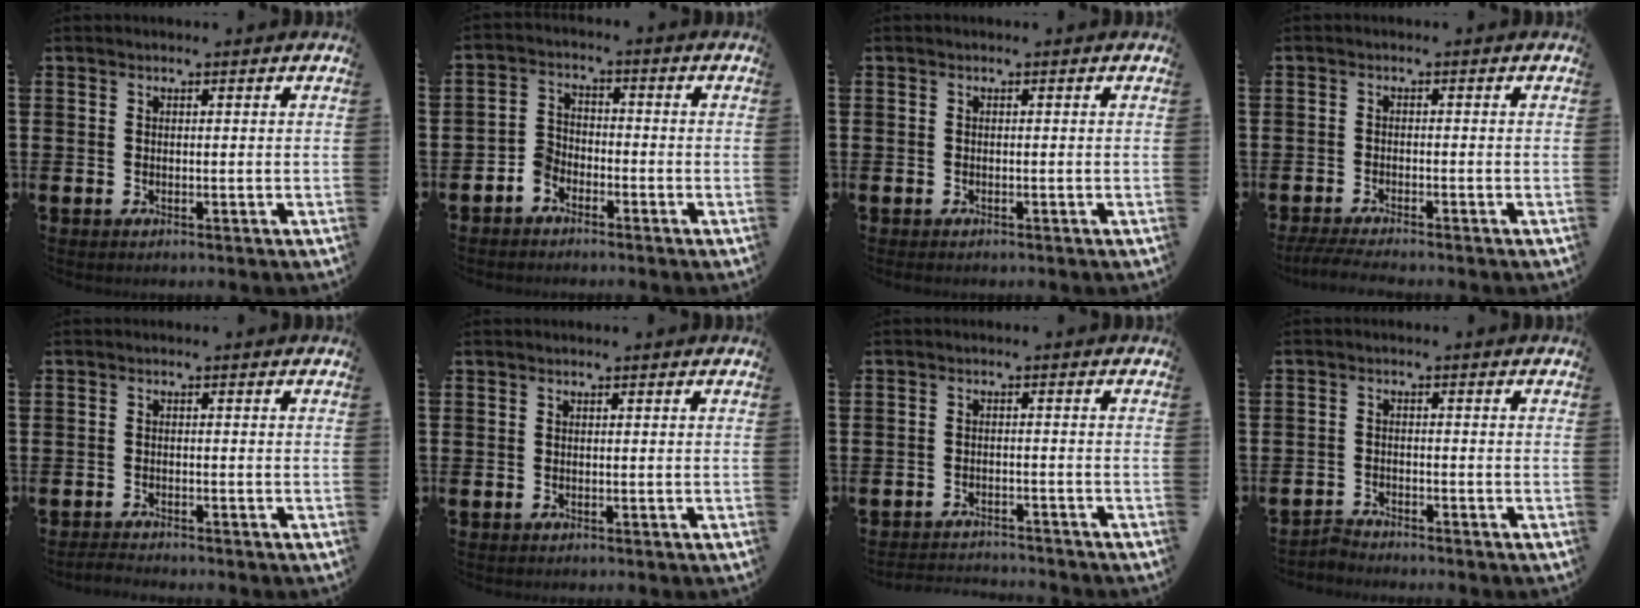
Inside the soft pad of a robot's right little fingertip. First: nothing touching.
{"total": 3.7, "force": [-2.7, 2.3, 1.0], "torque": [-0.020, 0.013, -0.053]}
{"total": 0.0}
{"total": 1.9, "force": [-1.7, 0.0, 0.9], "torque": [-0.021, 0.001, -0.035]}
{"total": 1.2, "force": [-1.2, 0.1, 0.1], "torque": [-0.005, 0.001, -0.024]}
{"total": 0.0}
{"total": 2.2, "force": [-2.2, 0.0, -0.2], "torque": [-0.003, 0.003, -0.048]}
{"total": 1.9, "force": [-1.9, 0.1, -0.2], "torque": [-0.002, 0.004, -0.040]}